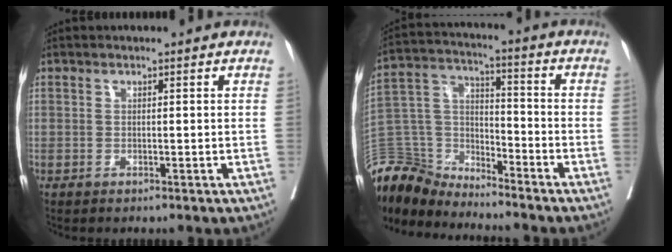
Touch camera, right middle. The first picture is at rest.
{"total": 12.9, "force": [-12.6, 2.7, 1.1], "torque": [-0.027, 0.034, -0.245]}